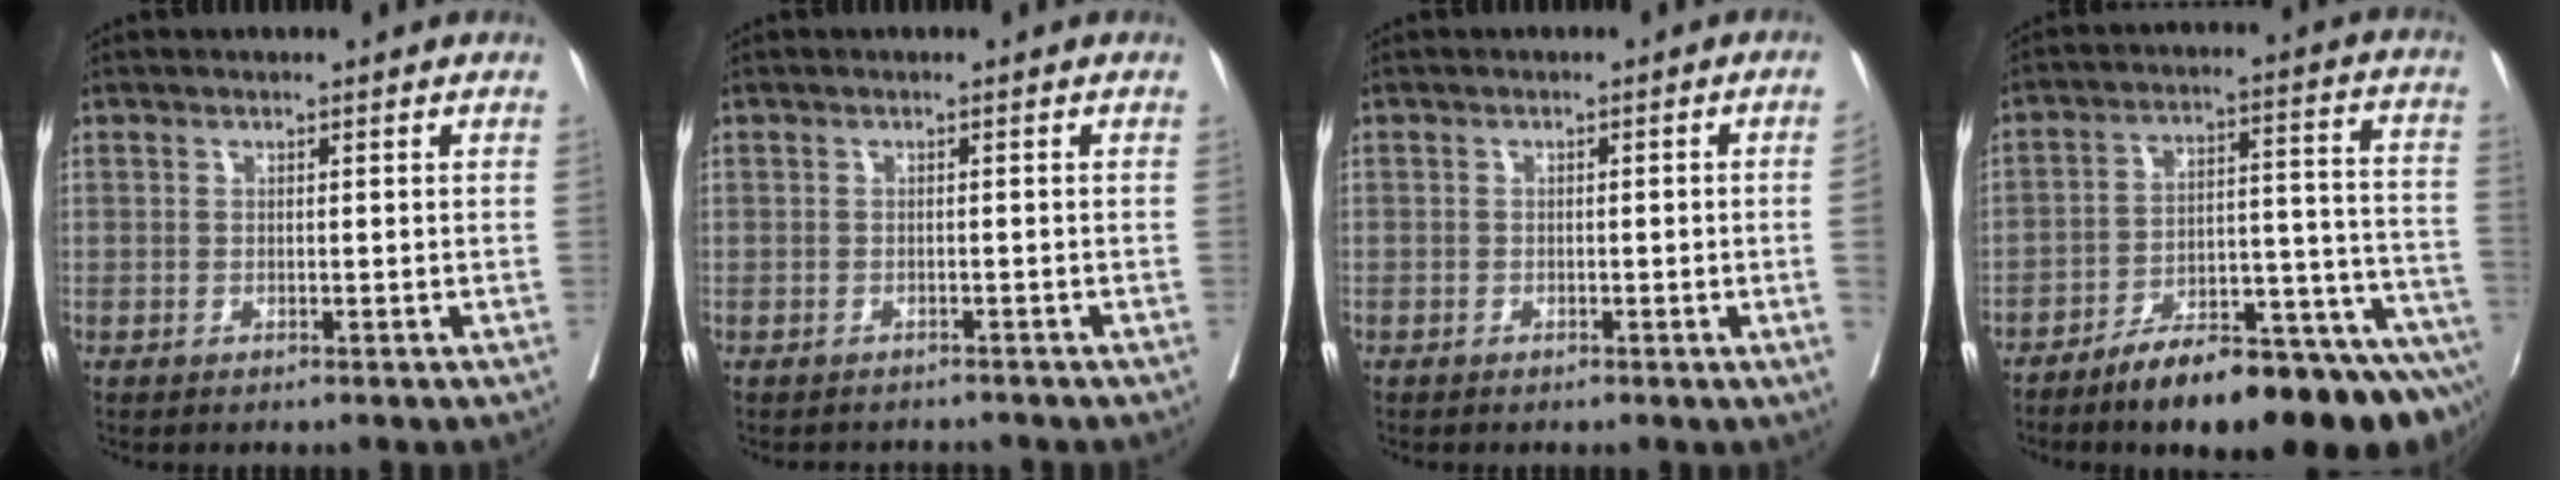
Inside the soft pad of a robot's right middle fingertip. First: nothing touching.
{"total": 2.7, "force": [-2.5, 0.9, -0.1], "torque": [0.004, -0.002, -0.037]}
{"total": 2.7, "force": [-0.6, -0.4, 2.6], "torque": [-0.034, 0.005, -0.006]}
{"total": 18.7, "force": [-14.2, 3.1, 11.9], "torque": [-0.103, 0.044, -0.217]}